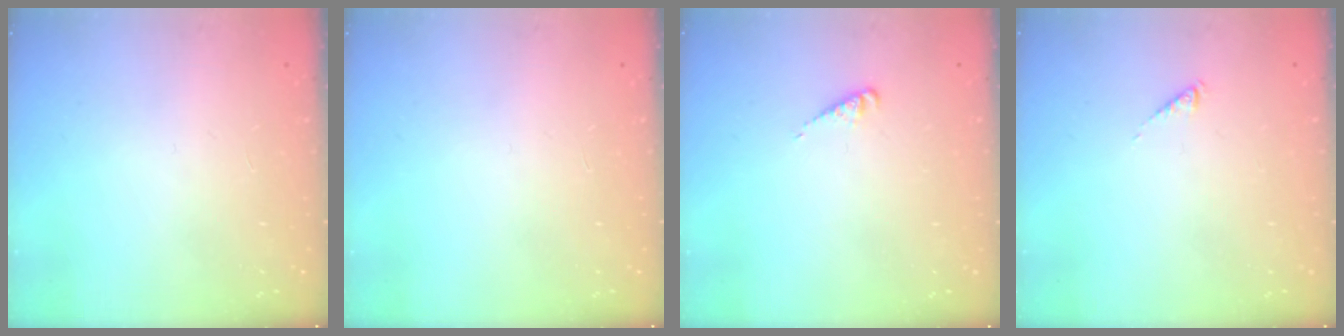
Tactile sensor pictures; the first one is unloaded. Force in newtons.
{"total": 0.0}
{"total": 2.4, "press": 2.4, "slide": 0.3}
{"total": 0.0}